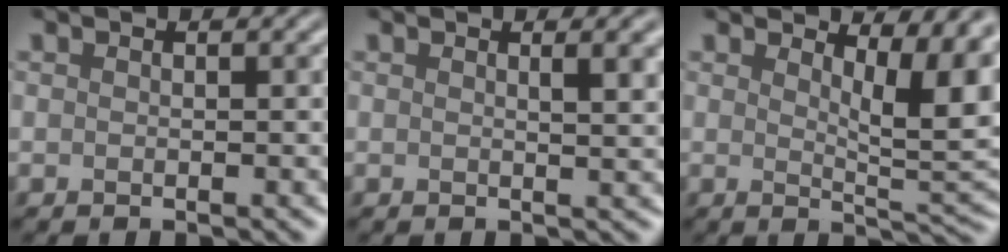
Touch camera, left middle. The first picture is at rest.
{"total": 2.3, "force": [0.9, 0.6, 2.0], "torque": [-0.016, 0.001, 0.013]}
{"total": 6.0, "force": [2.6, 2.2, 5.0], "torque": [-0.071, -0.009, 0.040]}